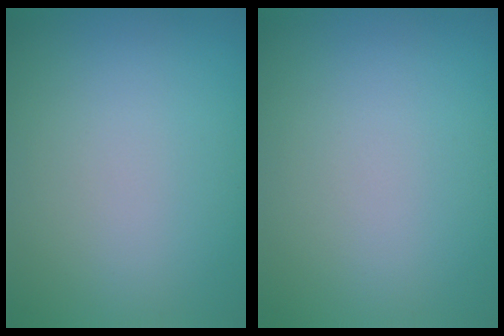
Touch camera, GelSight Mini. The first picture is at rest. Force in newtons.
{"total": 0.0}